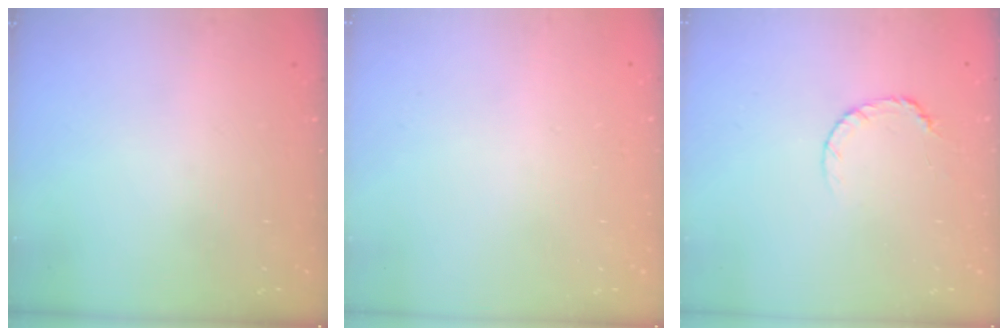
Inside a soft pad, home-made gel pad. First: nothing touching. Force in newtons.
{"total": 2.7, "press": 2.7, "slide": 0.2}
{"total": 5.3, "press": 5.2, "slide": 0.6}